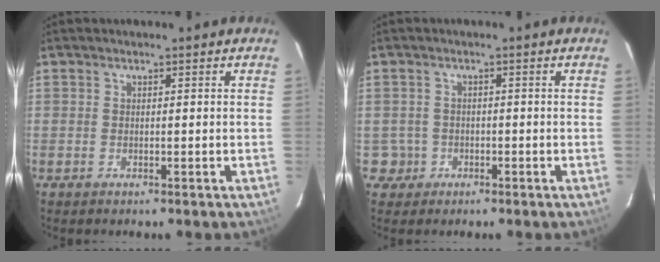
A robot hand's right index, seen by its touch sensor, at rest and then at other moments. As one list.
[{"total": 3.2, "force": [-0.9, 3.0, -0.1], "torque": [0.003, 0.018, -0.010]}]